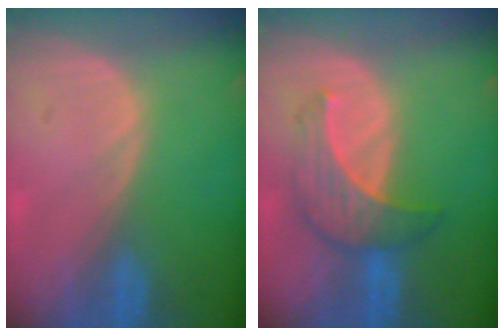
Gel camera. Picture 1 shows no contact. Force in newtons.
{"total": 5.8, "press": 5.8, "slide": 0.6}